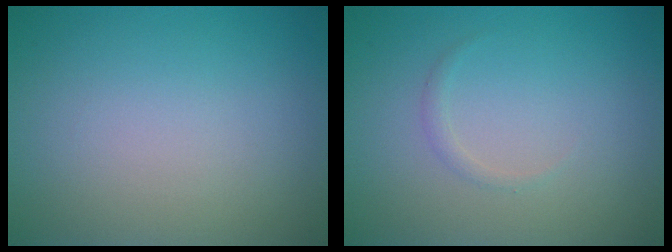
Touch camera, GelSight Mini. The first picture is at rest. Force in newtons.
{"total": 0.6, "press": 0.6, "slide": 0.0}